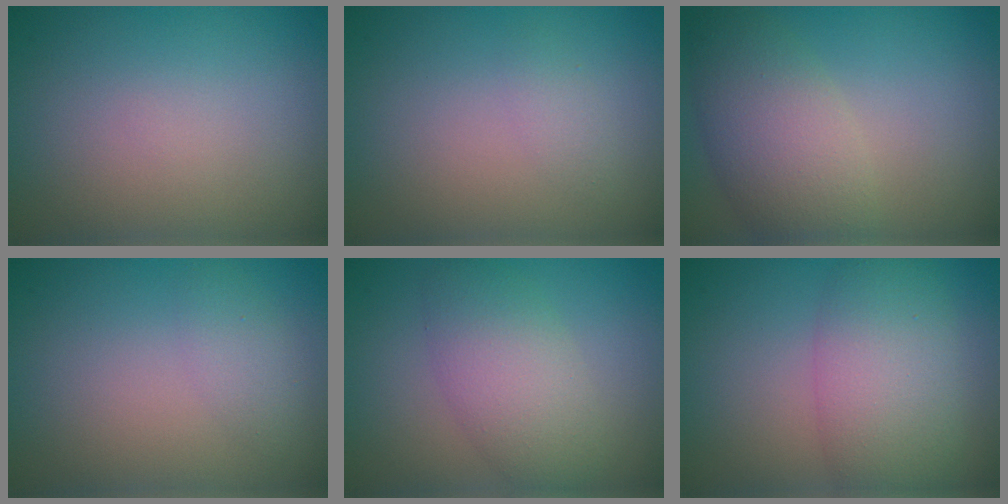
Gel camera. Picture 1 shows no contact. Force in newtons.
{"total": 1.0, "press": 1.0, "slide": 0.1}
{"total": 5.5, "press": 5.5, "slide": 0.3}
{"total": 1.5, "press": 1.5, "slide": 0.1}
{"total": 4.5, "press": 4.5, "slide": 0.1}
{"total": 5.9, "press": 5.9, "slide": 0.4}